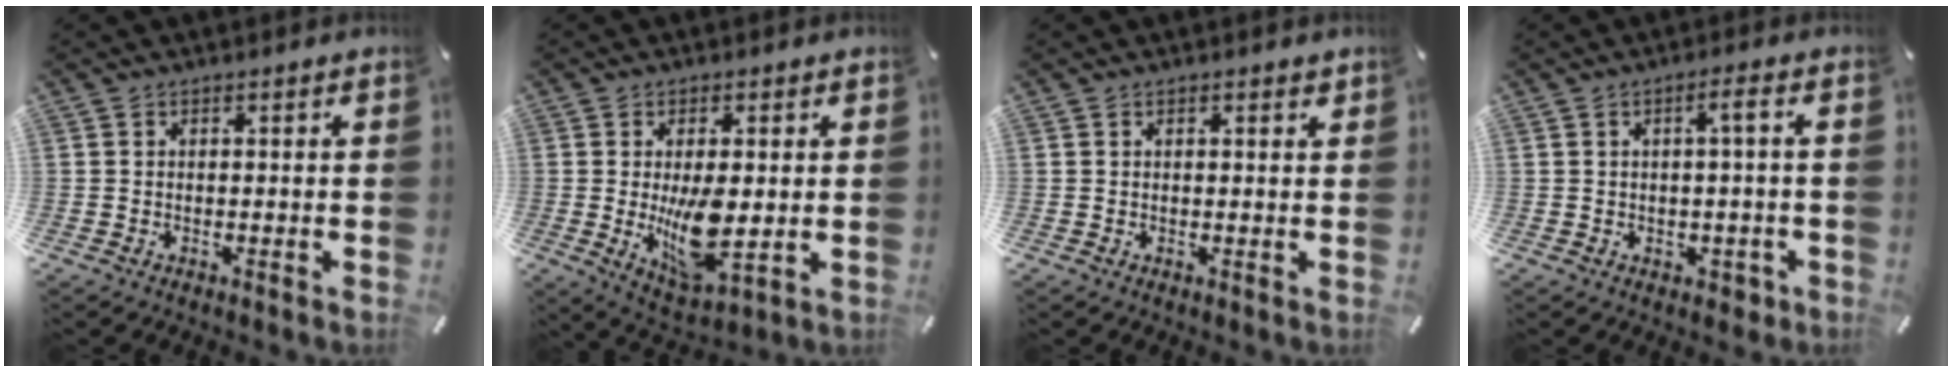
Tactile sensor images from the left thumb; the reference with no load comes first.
{"total": 11.3, "force": [0.0, 5.2, 10.1], "torque": [-0.169, -0.034, 0.001]}
{"total": 0.9, "force": [0.5, 0.3, 0.6], "torque": [-0.013, 0.000, 0.009]}
{"total": 4.0, "force": [0.0, 1.7, 3.7], "torque": [-0.066, 0.008, -0.002]}